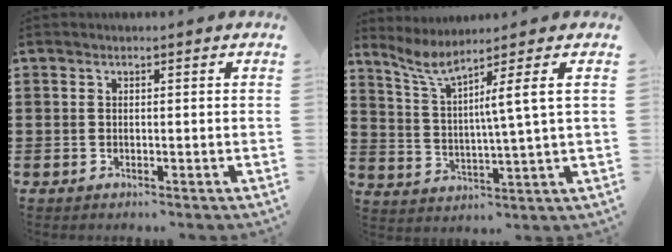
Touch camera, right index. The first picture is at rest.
{"total": 5.9, "force": [2.5, -1.0, 5.3], "torque": [-0.123, -0.020, 0.030]}